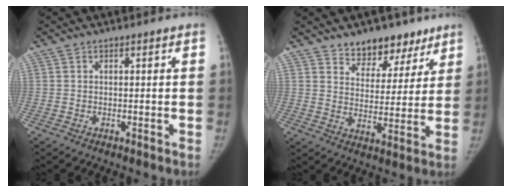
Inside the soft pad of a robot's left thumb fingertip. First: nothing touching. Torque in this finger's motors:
{"motor_torque": [0.09, -0.08, 0.45, -0.35, 0.02]}